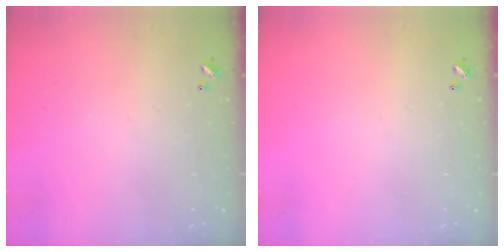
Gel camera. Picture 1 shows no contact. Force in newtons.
{"total": 0.0}